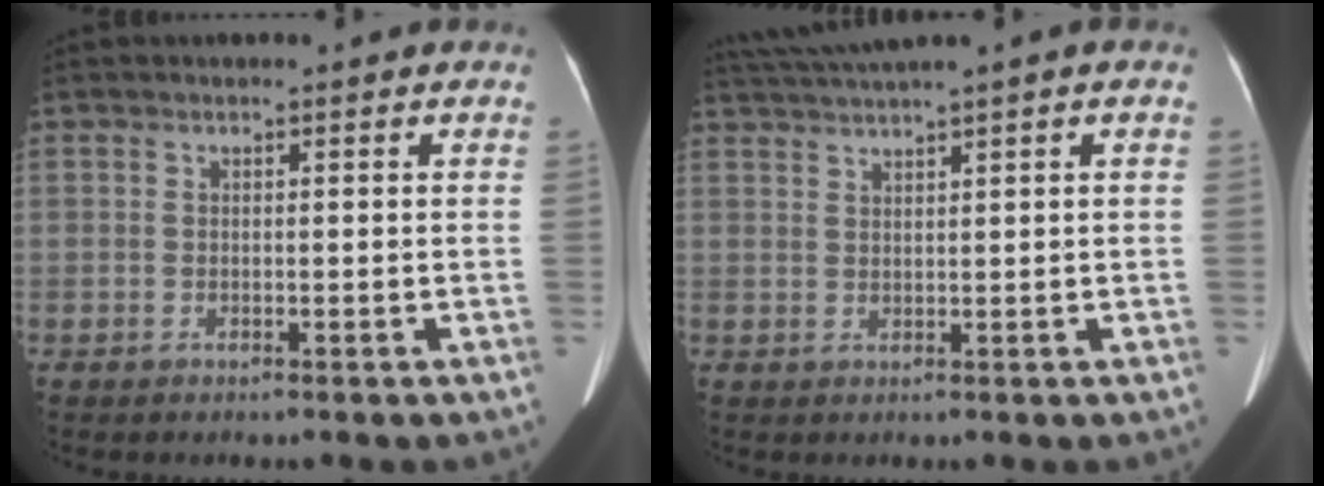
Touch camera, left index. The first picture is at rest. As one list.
[{"total": 5.3, "force": [3.9, -0.8, 3.4], "torque": [-0.072, 0.026, 0.075]}]